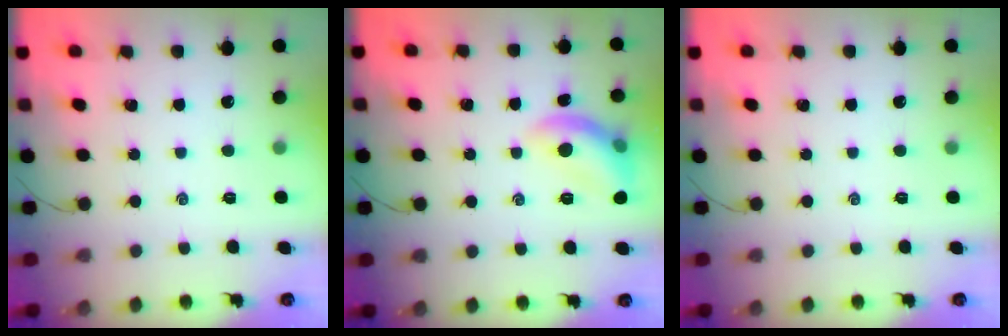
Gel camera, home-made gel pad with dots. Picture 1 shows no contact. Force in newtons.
{"total": 11.2, "press": 11.1, "slide": 0.4}
{"total": 0.0}